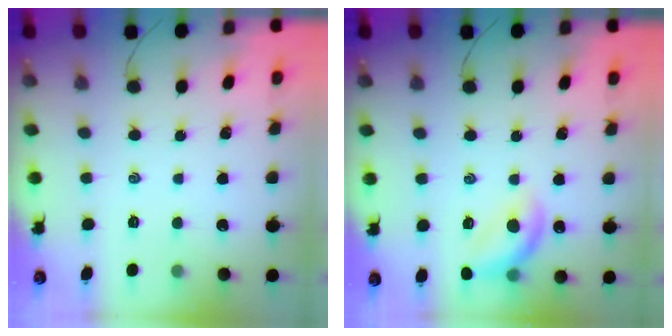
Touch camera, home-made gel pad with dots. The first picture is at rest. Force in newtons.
{"total": 13.2, "press": 13.0, "slide": 2.6}